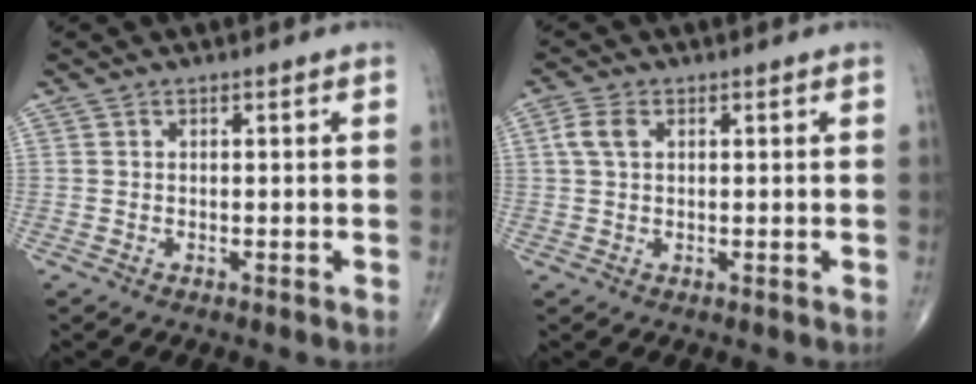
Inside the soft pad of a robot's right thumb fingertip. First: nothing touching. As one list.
[{"total": 3.4, "force": [0.9, 2.1, 2.5], "torque": [-0.061, 0.009, 0.017]}]